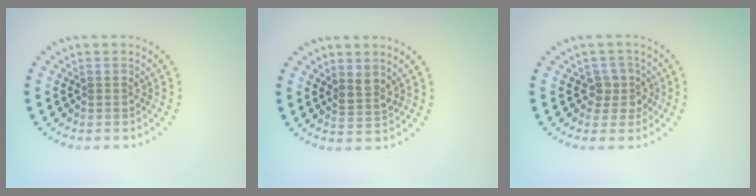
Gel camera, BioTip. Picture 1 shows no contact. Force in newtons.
{"total": 1.5, "press": 1.2, "slide": 0.9}
{"total": 2.2, "press": 1.8, "slide": 1.2}